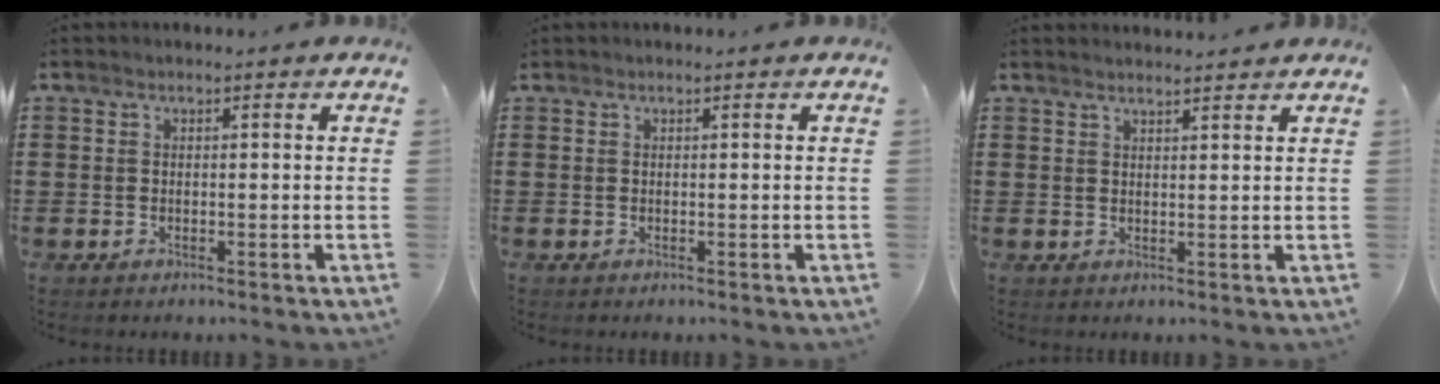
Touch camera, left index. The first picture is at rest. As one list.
[{"total": 0.0}, {"total": 1.6, "force": [1.5, 0.0, 0.2], "torque": [-0.008, 0.002, 0.030]}]